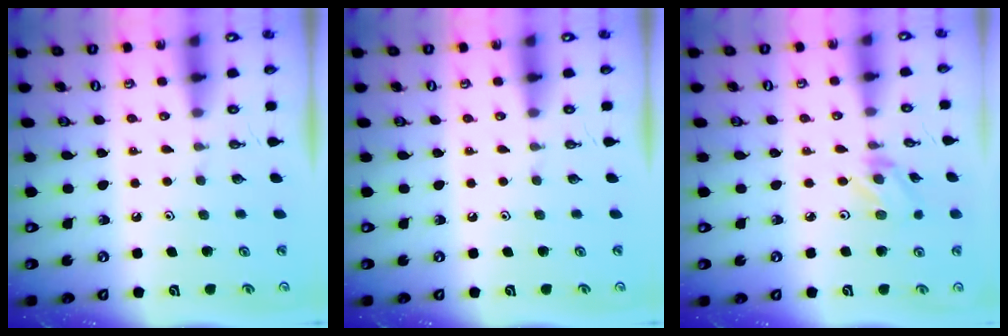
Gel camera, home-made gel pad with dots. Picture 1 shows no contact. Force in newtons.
{"total": 0.0}
{"total": 3.2, "press": 3.1, "slide": 0.4}